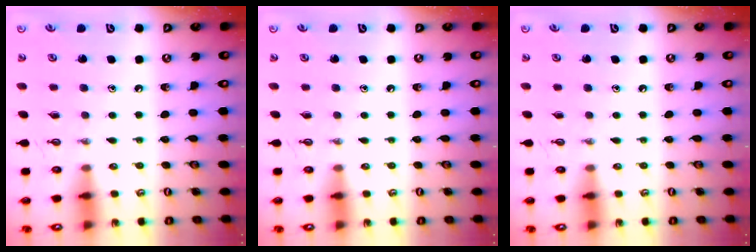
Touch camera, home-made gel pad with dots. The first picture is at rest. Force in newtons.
{"total": 0.0}
{"total": 0.0}